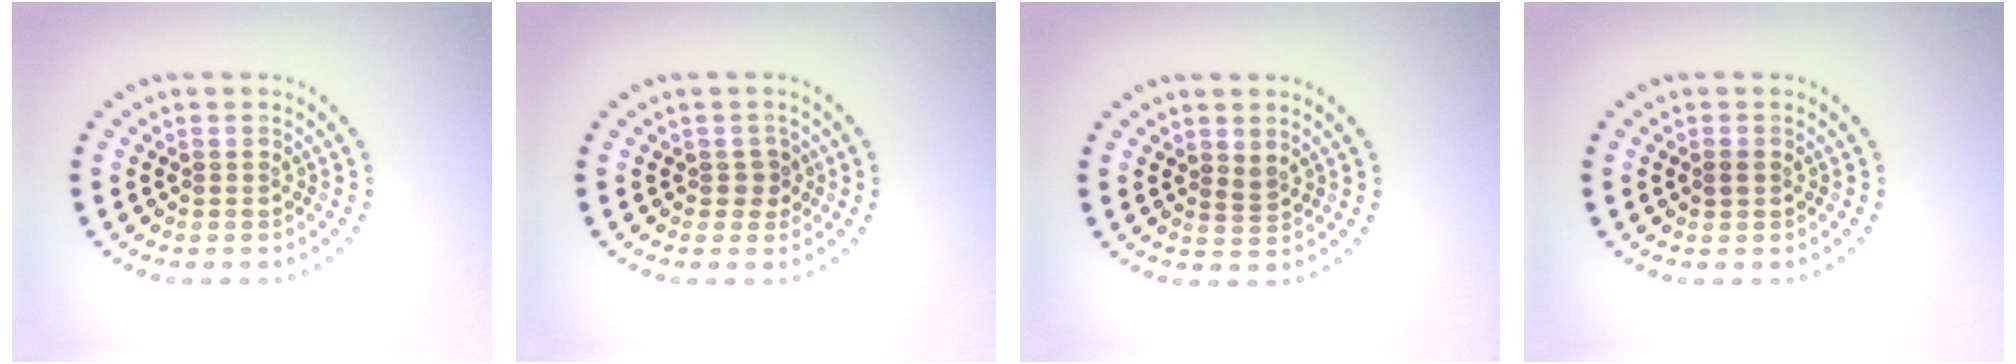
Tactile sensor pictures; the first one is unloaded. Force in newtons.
{"total": 1.3, "press": 1.2, "slide": 0.6}
{"total": 1.1, "press": 0.9, "slide": 0.6}
{"total": 0.8, "press": 0.8, "slide": 0.1}